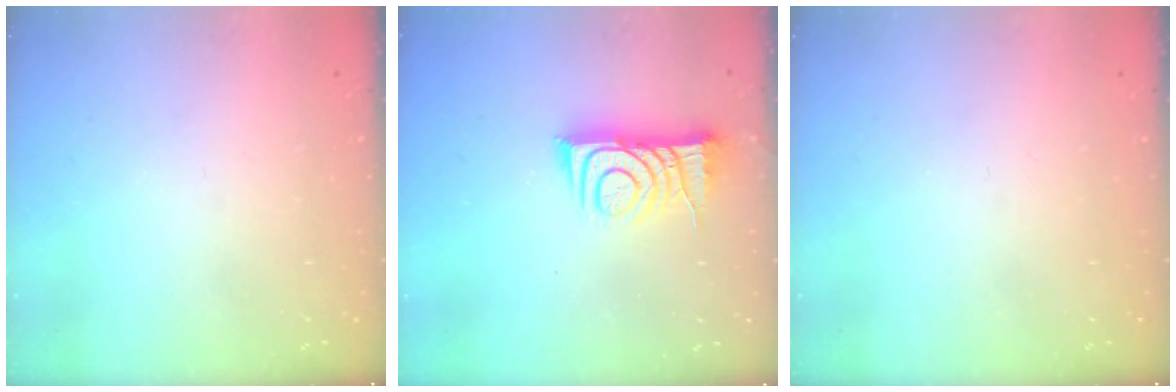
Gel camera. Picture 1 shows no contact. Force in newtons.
{"total": 9.7, "press": 9.7, "slide": 0.9}
{"total": 0.0}